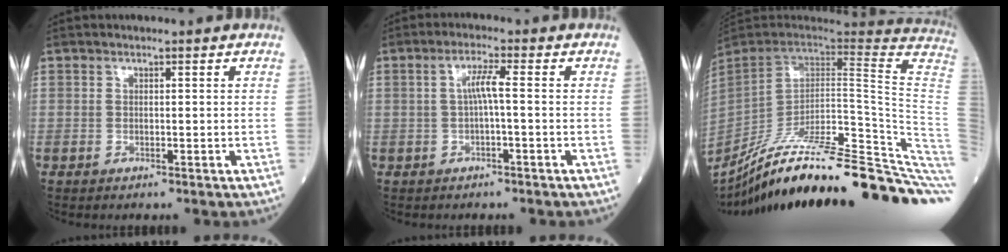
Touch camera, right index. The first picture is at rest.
{"total": 3.0, "force": [-0.1, 0.1, 3.0], "torque": [-0.055, 0.009, -0.001]}
{"total": 37.7, "force": [-29.4, 0.8, 23.6], "torque": [-0.207, -0.051, -0.409]}